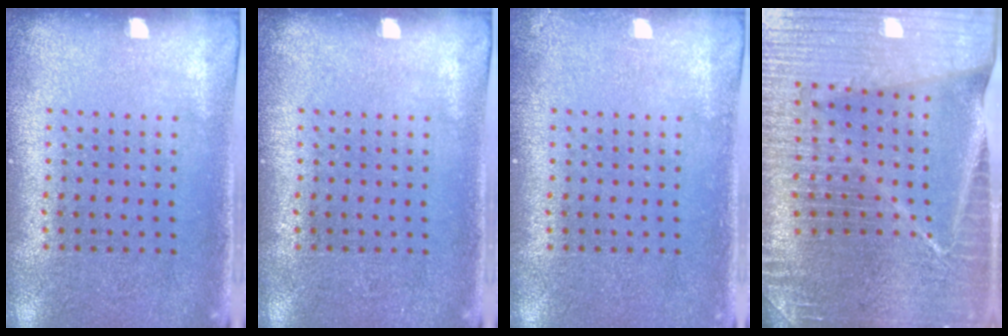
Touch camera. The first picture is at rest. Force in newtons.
{"total": 0.0}
{"total": 0.6, "press": 0.6, "slide": 0.1}
{"total": 5.7, "press": 5.1, "slide": 2.4}